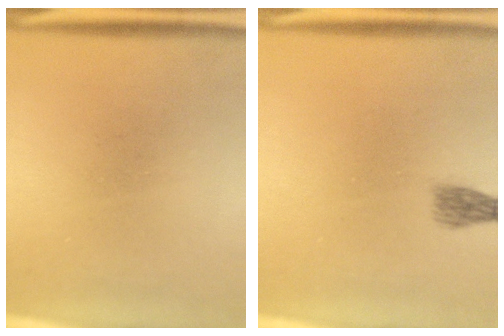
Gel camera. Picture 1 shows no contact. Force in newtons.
{"total": 1.9}